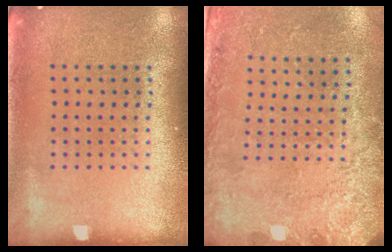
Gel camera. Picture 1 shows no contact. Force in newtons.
{"total": 2.6, "press": 2.1, "slide": 1.5}